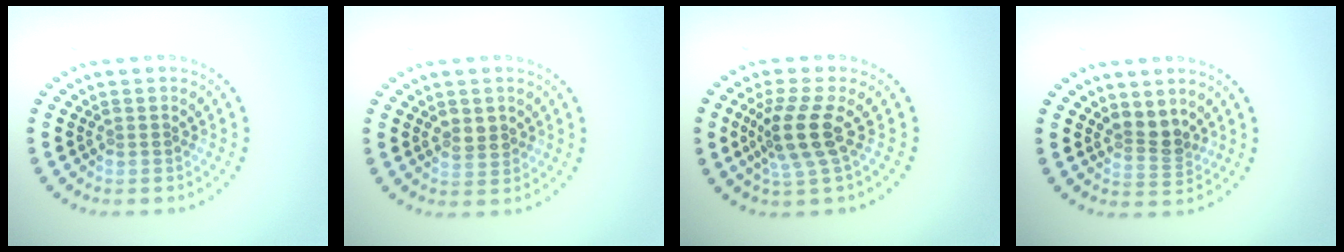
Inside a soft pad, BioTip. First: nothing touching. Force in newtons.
{"total": 1.6, "press": 1.6, "slide": 0.4}
{"total": 3.7, "press": 2.8, "slide": 2.4}
{"total": 2.3, "press": 1.8, "slide": 1.5}